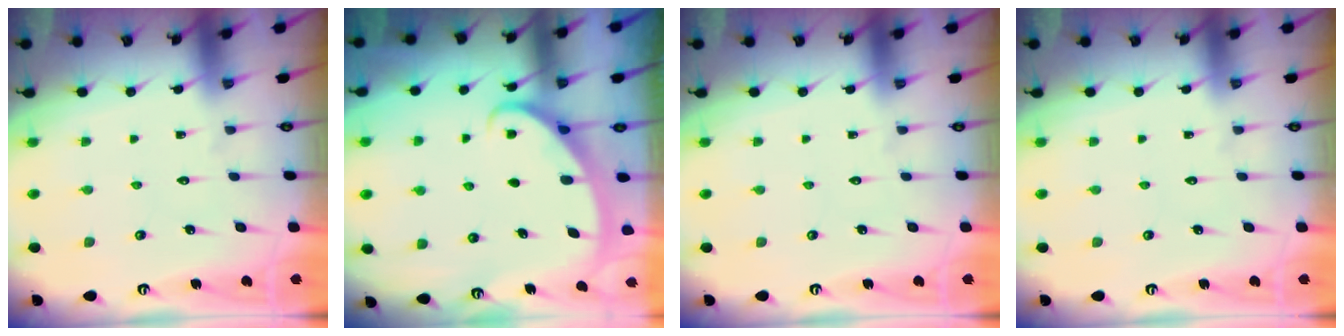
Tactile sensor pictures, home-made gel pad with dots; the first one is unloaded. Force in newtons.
{"total": 2.6, "press": 2.6, "slide": 0.4}
{"total": 0.0}
{"total": 0.0}